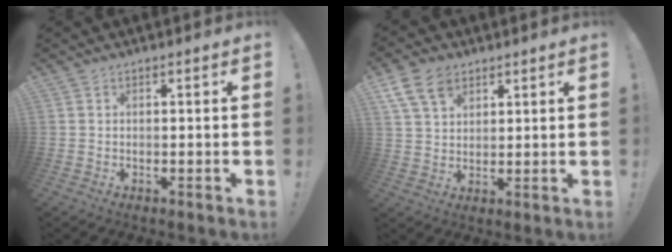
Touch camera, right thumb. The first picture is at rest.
{"total": 10.0, "force": [5.6, 6.7, 4.9], "torque": [-0.088, -0.016, 0.111]}